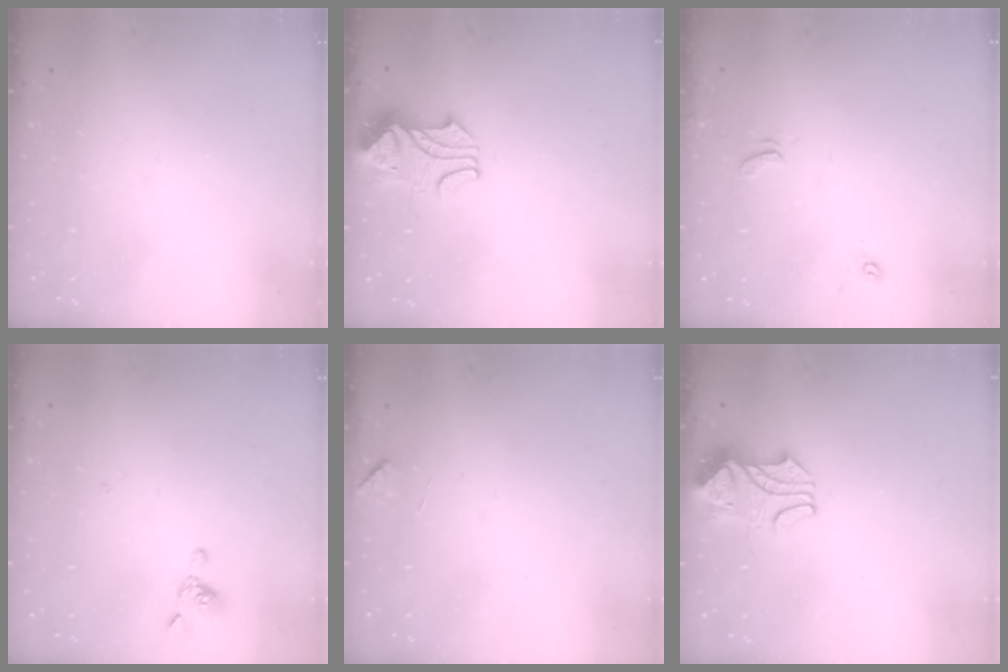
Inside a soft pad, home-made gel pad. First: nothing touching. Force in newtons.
{"total": 2.0, "press": 1.8, "slide": 0.9}
{"total": 0.9, "press": 0.8, "slide": 0.4}
{"total": 2.3, "press": 2.3, "slide": 0.5}
{"total": 2.7, "press": 2.7, "slide": 0.6}
{"total": 2.4, "press": 2.2, "slide": 1.0}